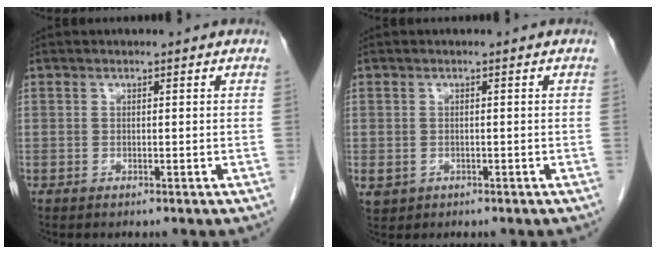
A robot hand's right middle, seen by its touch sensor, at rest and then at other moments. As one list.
[{"total": 2.2, "force": [-0.7, 1.9, 0.8], "torque": [-0.018, -0.002, -0.002]}]